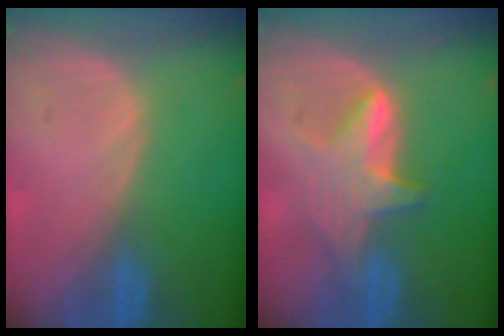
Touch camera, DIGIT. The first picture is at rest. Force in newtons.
{"total": 6.0, "press": 5.9, "slide": 1.1}